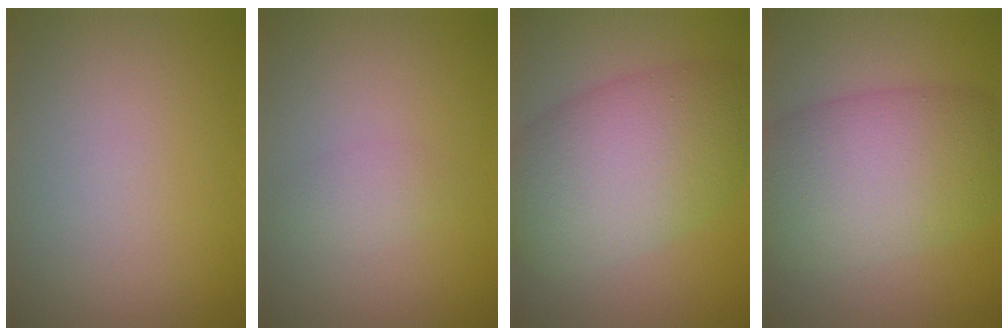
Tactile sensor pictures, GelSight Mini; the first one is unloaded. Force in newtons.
{"total": 1.4, "press": 1.4, "slide": 0.0}
{"total": 9.7, "press": 9.7, "slide": 0.3}
{"total": 9.6, "press": 9.6, "slide": 0.2}